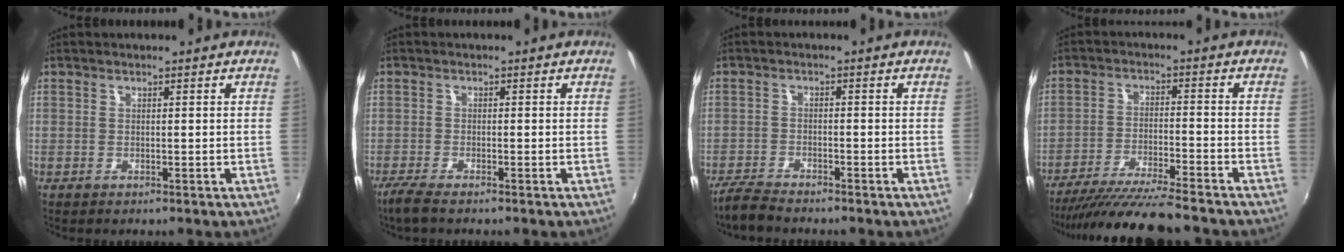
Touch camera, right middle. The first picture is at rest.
{"total": 3.4, "force": [-2.7, 0.4, 2.0], "torque": [-0.056, -0.011, -0.055]}
{"total": 4.3, "force": [-4.1, 0.5, 1.2], "torque": [-0.044, -0.014, -0.083]}
{"total": 14.0, "force": [-12.6, 0.3, 6.3], "torque": [-0.134, -0.029, -0.210]}